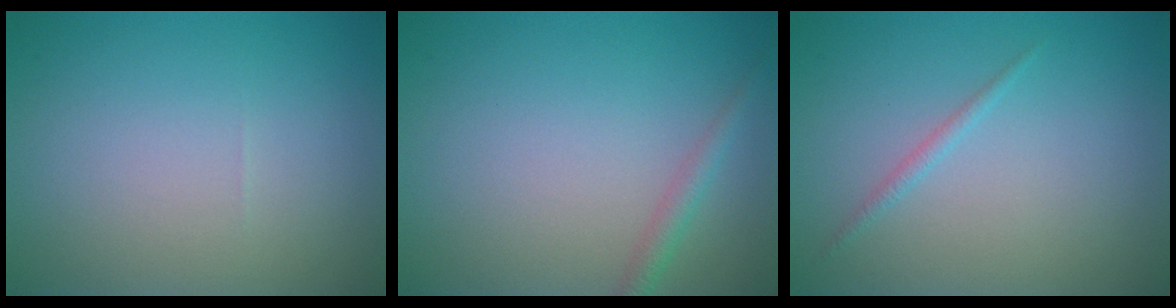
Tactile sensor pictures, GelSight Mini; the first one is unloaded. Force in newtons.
{"total": 1.5, "press": 1.5, "slide": 0.1}
{"total": 0.8, "press": 0.8, "slide": 0.1}